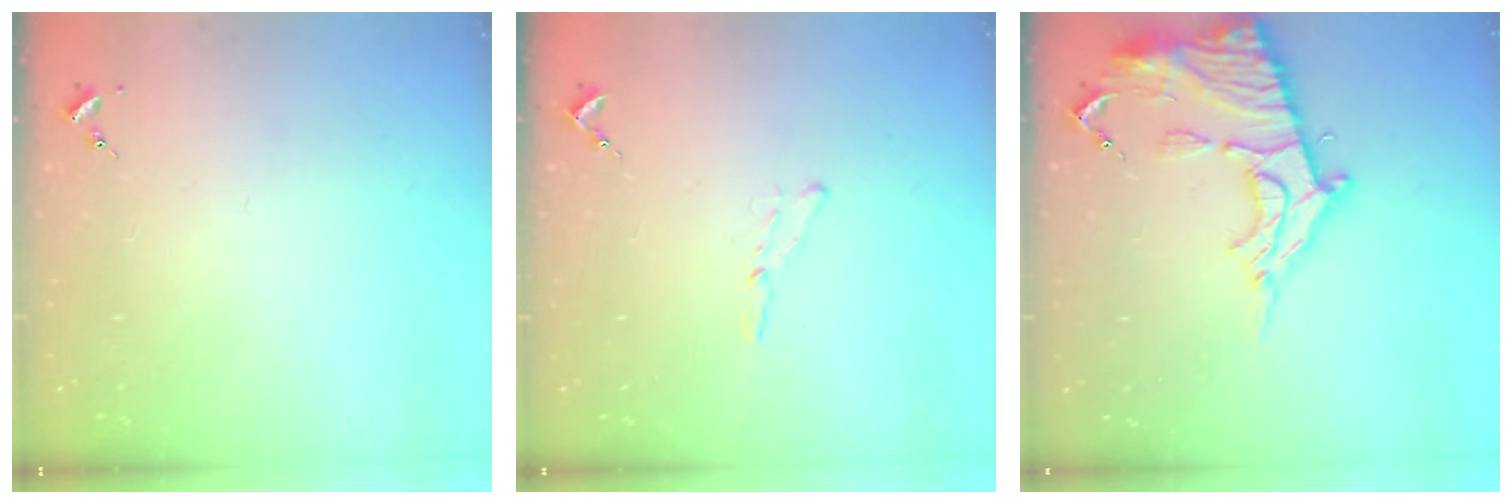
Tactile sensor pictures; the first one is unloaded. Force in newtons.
{"total": 3.5, "press": 3.5, "slide": 0.4}
{"total": 16.6, "press": 16.5, "slide": 1.5}